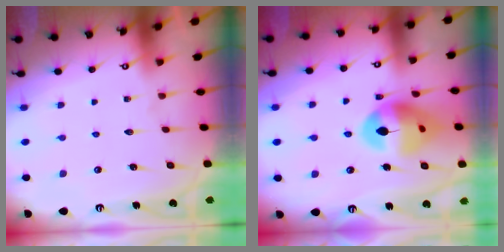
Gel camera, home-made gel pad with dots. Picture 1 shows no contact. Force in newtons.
{"total": 14.0, "press": 13.9, "slide": 1.8}